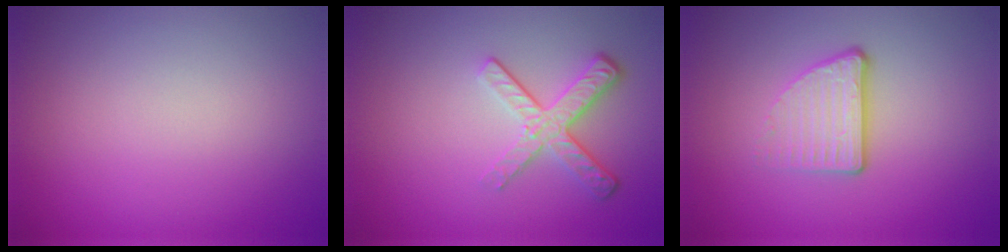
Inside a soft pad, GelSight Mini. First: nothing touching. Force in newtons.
{"total": 3.7, "press": 2.7, "slide": 2.4}
{"total": 3.5, "press": 2.5, "slide": 2.5}